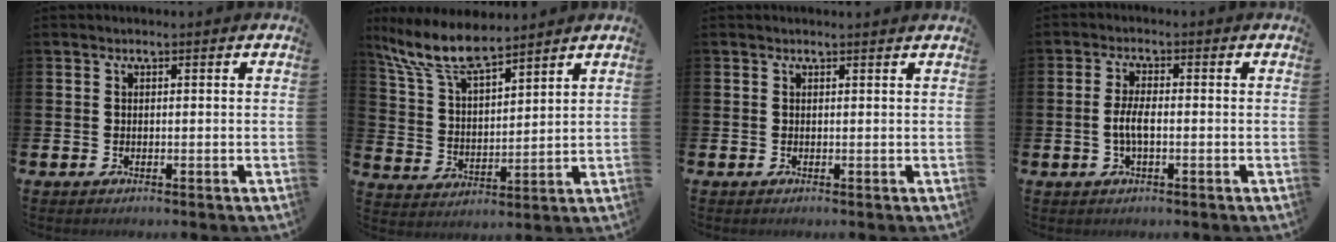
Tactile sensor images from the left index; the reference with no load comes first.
{"total": 9.3, "force": [8.1, 1.9, 4.0], "torque": [-0.114, -0.030, 0.149]}
{"total": 0.6, "force": [0.5, -0.1, 0.1], "torque": [0.011, -0.006, 0.008]}
{"total": 3.1, "force": [-0.7, 1.1, 2.9], "torque": [-0.058, 0.000, -0.016]}